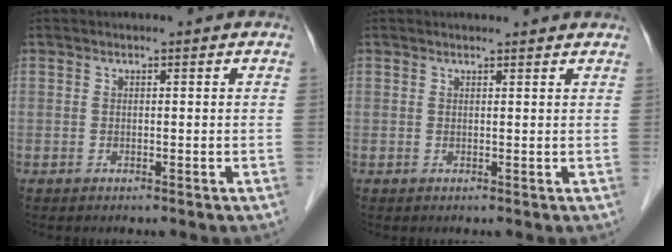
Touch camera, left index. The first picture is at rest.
{"total": 2.8, "force": [2.7, 0.3, 0.6], "torque": [-0.012, 0.005, 0.023]}